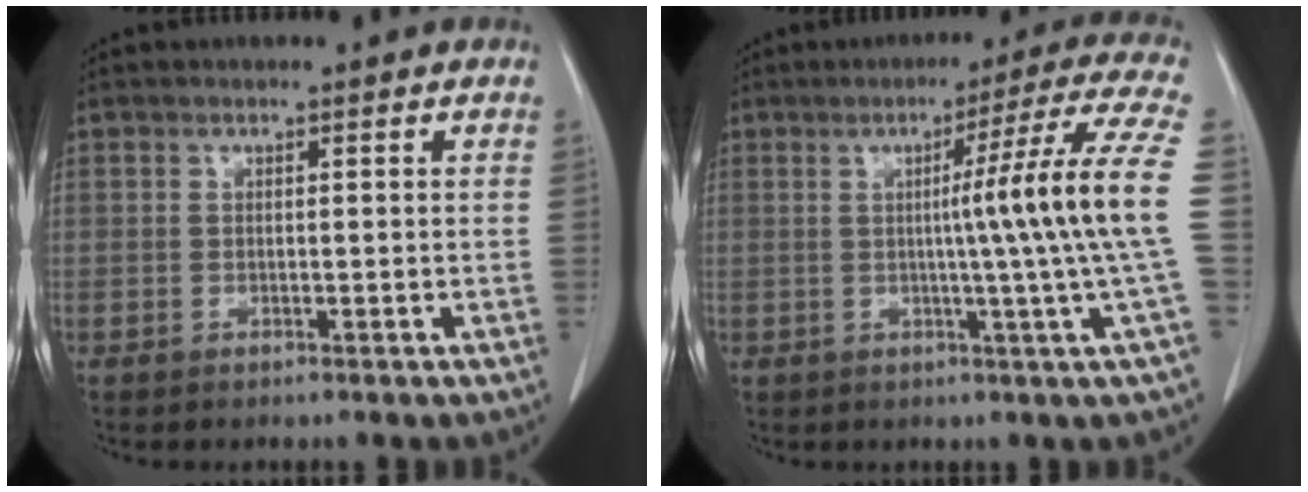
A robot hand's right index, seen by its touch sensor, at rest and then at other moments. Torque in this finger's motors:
{"motor_torque": [0.94, -0.08, 0.45, 0.13]}